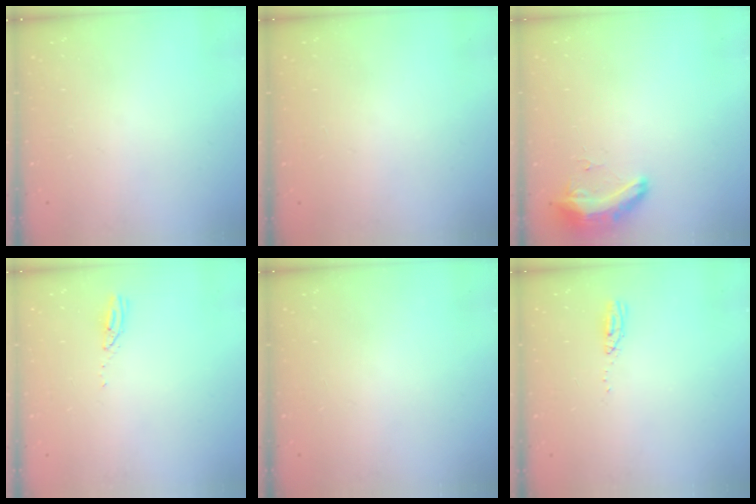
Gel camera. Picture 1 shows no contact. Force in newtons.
{"total": 0.0}
{"total": 8.3, "press": 8.3, "slide": 0.9}
{"total": 2.9, "press": 2.9, "slide": 0.2}
{"total": 0.0}
{"total": 3.7, "press": 3.4, "slide": 1.5}